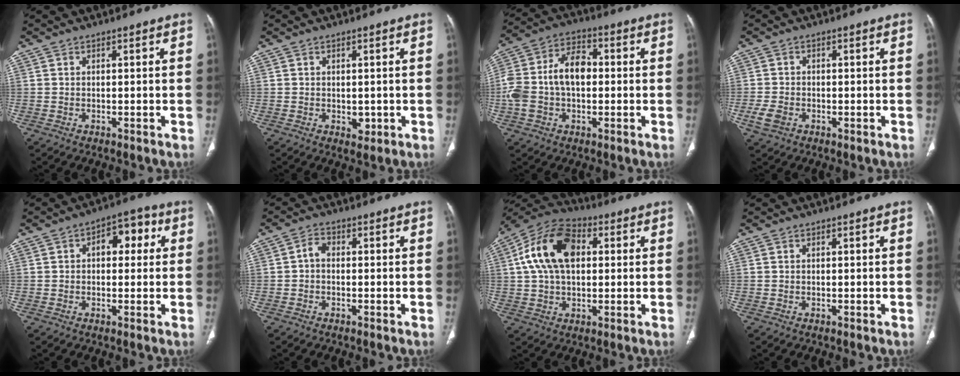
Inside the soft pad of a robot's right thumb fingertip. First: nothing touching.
{"total": 2.1, "force": [-0.2, 1.4, 1.5], "torque": [-0.012, -0.002, 0.004]}
{"total": 13.4, "force": [-0.2, 8.6, 10.3], "torque": [-0.205, 0.039, -0.008]}
{"total": 3.6, "force": [-1.2, 2.7, 2.1], "torque": [-0.043, 0.004, -0.018]}
{"total": 7.1, "force": [1.6, 4.3, 5.4], "torque": [-0.043, 0.021, 0.017]}
{"total": 2.3, "force": [-0.3, 1.5, 1.7], "torque": [-0.026, 0.011, -0.012]}
{"total": 15.2, "force": [2.9, 9.4, 11.5], "torque": [-0.209, 0.023, 0.045]}
{"total": 0.0}